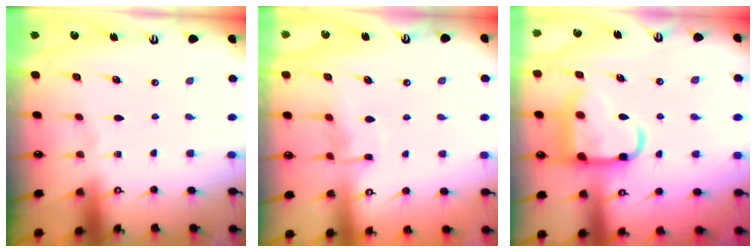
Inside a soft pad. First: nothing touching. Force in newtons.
{"total": 6.1, "press": 6.0, "slide": 0.7}
{"total": 13.9, "press": 13.8, "slide": 1.7}